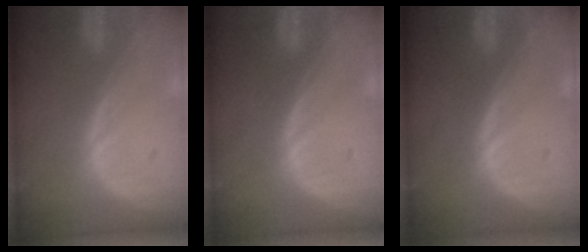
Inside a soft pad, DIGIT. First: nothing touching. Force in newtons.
{"total": 0.0}
{"total": 0.0}